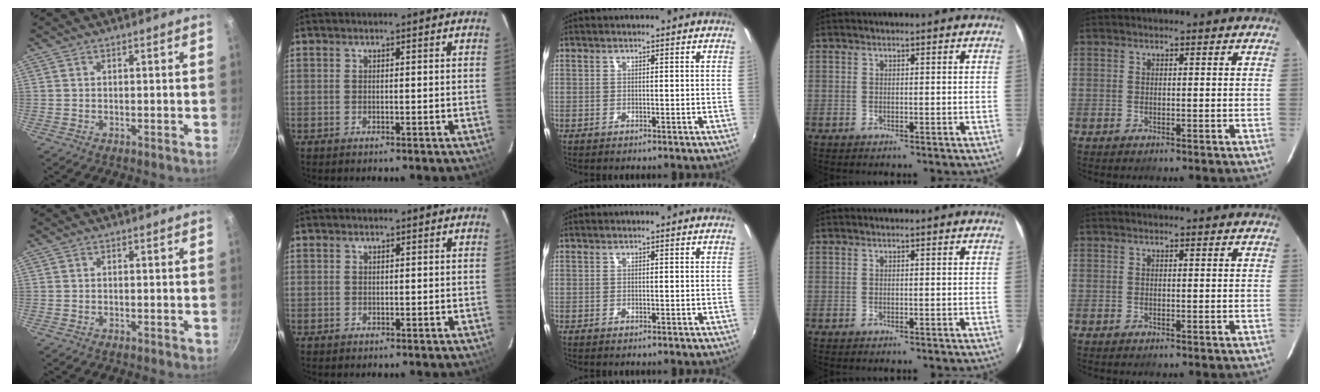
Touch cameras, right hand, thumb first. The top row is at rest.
{"thumb": {"total": 0.8, "force": [-0.3, 0.4, 0.6], "torque": [-0.006, 0.003, -0.005]}, "index": {"total": 0.6, "force": [0.1, 0.6, -0.1], "torque": [0.005, 0.004, 0.002]}}